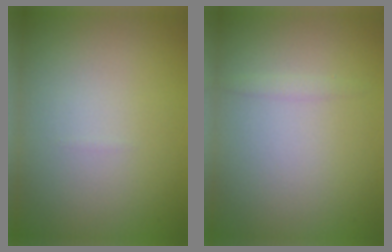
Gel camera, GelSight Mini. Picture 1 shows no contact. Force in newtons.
{"total": 0.8, "press": 0.8, "slide": 0.0}